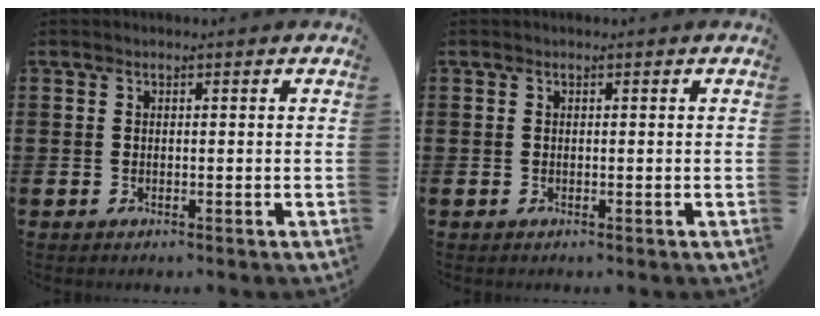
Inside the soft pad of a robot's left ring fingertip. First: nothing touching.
{"total": 0.0}